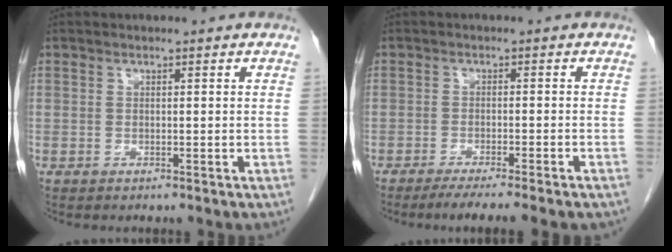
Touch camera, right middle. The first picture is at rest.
{"total": 8.4, "force": [-6.8, 0.0, 4.9], "torque": [-0.054, -0.015, -0.095]}